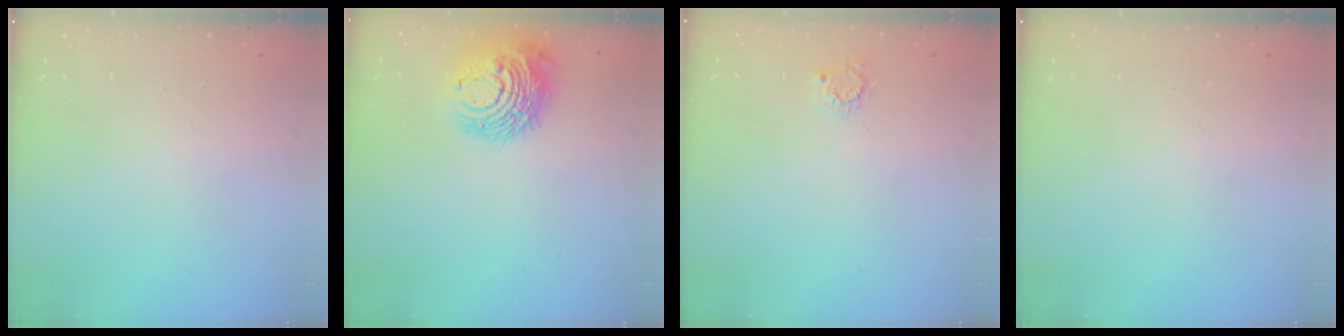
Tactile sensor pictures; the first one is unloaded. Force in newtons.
{"total": 11.7, "press": 11.6, "slide": 1.2}
{"total": 2.7, "press": 2.7, "slide": 0.4}
{"total": 0.0}